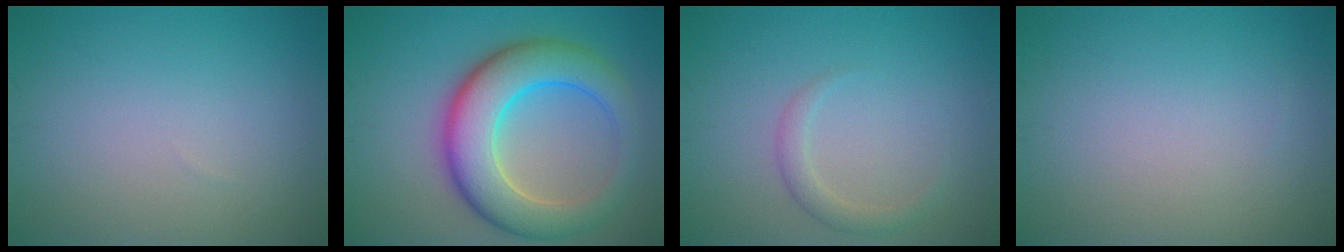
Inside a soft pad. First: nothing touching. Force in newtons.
{"total": 9.1, "press": 9.1, "slide": 0.4}
{"total": 1.6, "press": 1.6, "slide": 0.1}
{"total": 0.0}